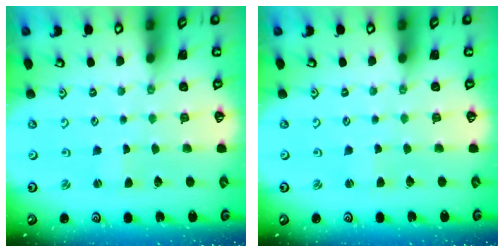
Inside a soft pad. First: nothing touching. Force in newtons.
{"total": 1.0, "press": 1.0, "slide": 0.2}